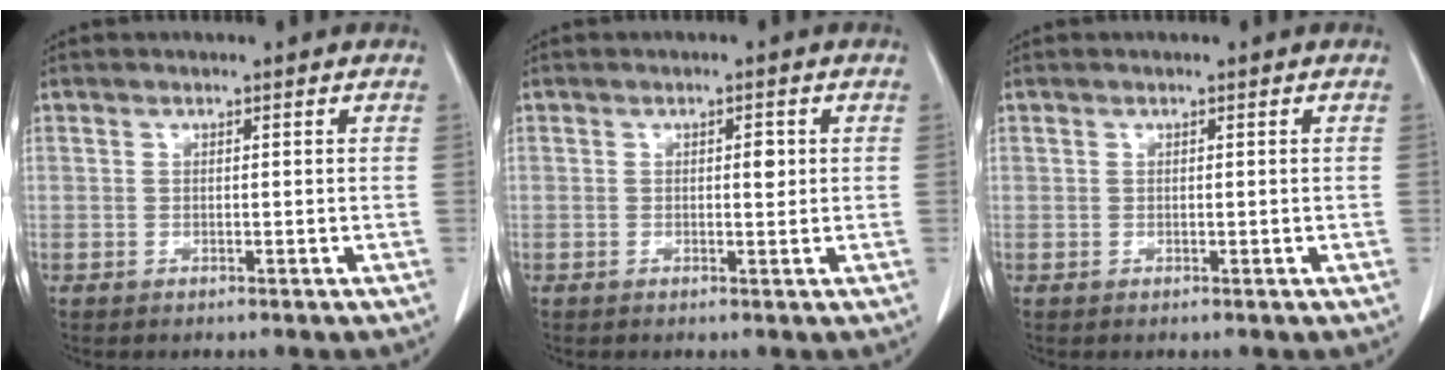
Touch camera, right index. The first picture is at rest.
{"total": 1.7, "force": [0.4, 0.6, 1.5], "torque": [-0.023, 0.001, 0.006]}
{"total": 0.0}